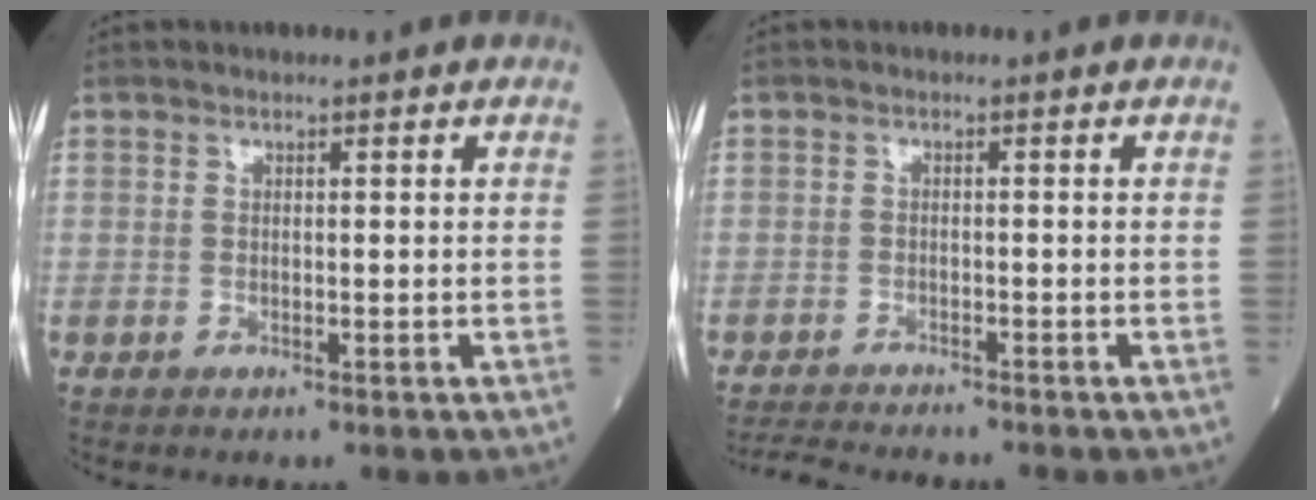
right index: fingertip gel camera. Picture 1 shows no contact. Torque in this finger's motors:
{"motor_torque": [-1.04, -0.58, -0.49, -0.10]}